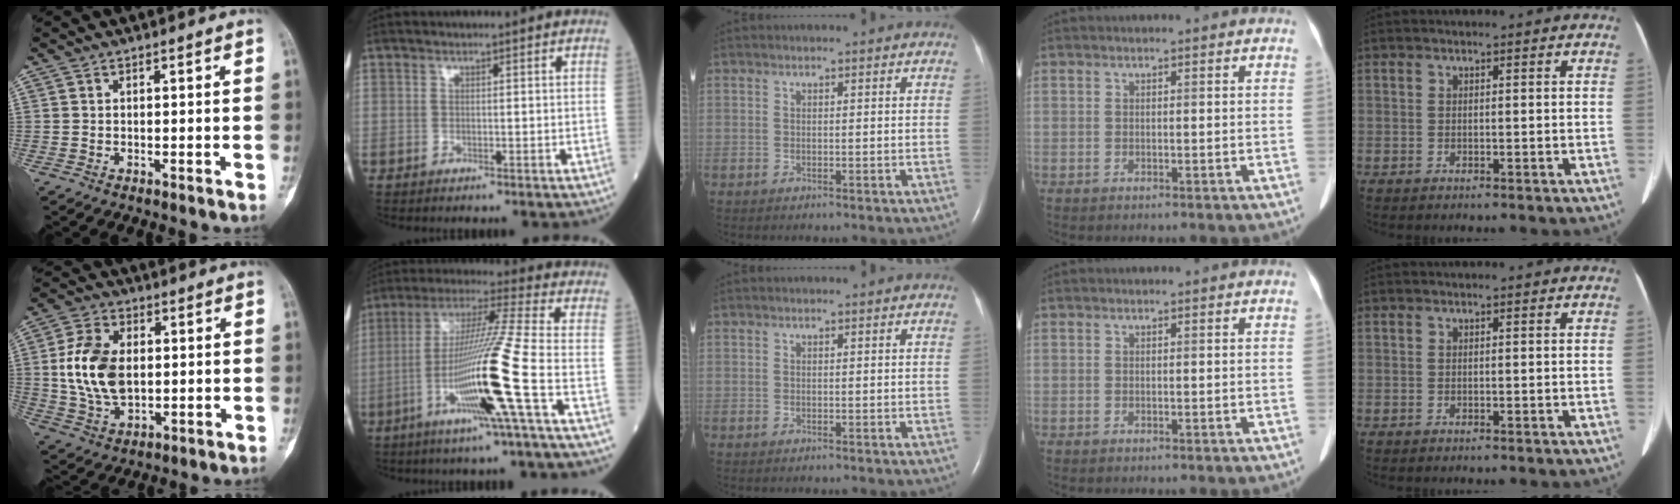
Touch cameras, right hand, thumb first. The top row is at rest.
{"thumb": {"total": 12.9, "force": [0.8, 8.3, 9.8], "torque": [-0.180, -0.001, 0.021]}, "index": {"total": 15.5, "force": [-4.9, -2.6, 14.5], "torque": [-0.276, -0.013, -0.096]}}